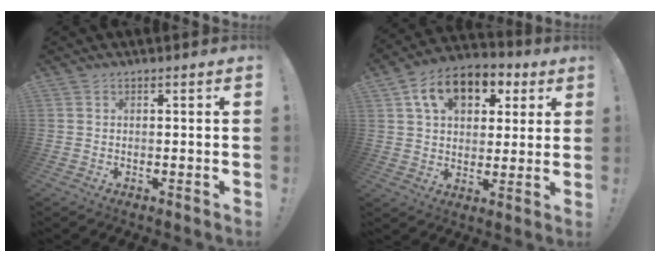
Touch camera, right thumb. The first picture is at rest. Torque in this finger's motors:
{"motor_torque": [-0.51, 1.29, 0.68, -0.33, 0.10]}